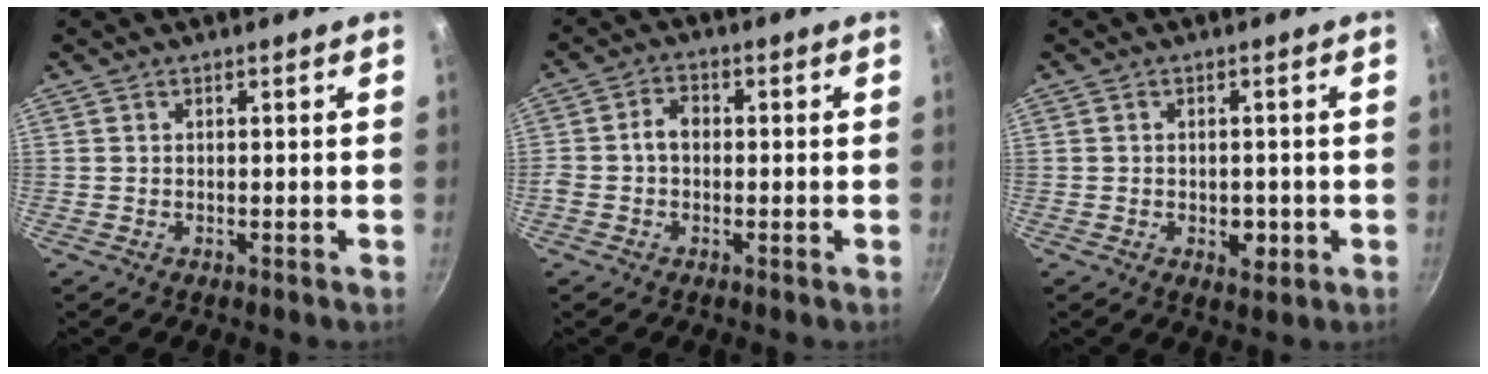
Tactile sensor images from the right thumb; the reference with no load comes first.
{"total": 3.8, "force": [-0.3, 2.9, 2.5], "torque": [-0.035, 0.013, -0.013]}
{"total": 3.6, "force": [-1.0, 2.2, 2.7], "torque": [-0.028, 0.002, -0.010]}